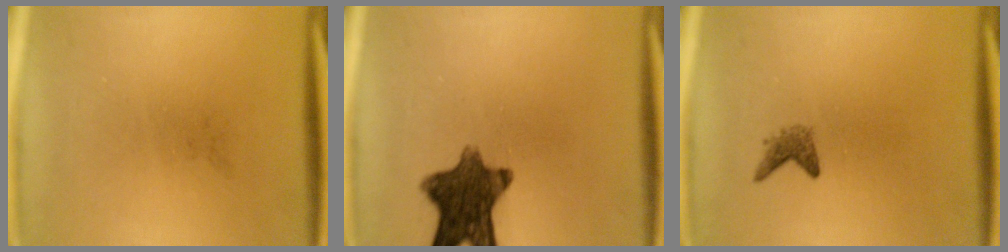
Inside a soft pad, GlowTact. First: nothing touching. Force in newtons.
{"total": 10.6}
{"total": 1.4}